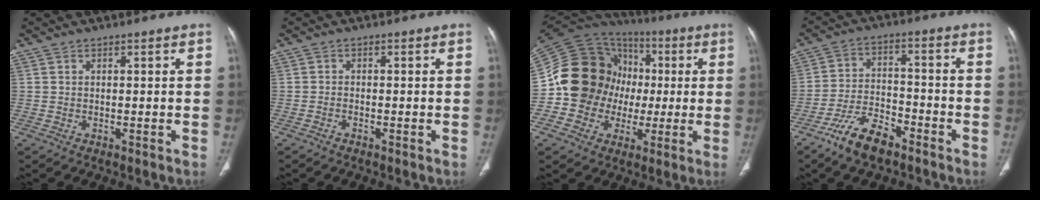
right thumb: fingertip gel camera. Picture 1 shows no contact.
{"total": 0.7, "force": [-0.6, 0.3, 0.3], "torque": [-0.006, 0.005, -0.014]}
{"total": 20.8, "force": [-0.8, 18.4, 9.7], "torque": [-0.140, 0.056, -0.009]}
{"total": 9.7, "force": [-6.9, 4.1, 5.5], "torque": [-0.104, 0.037, -0.133]}